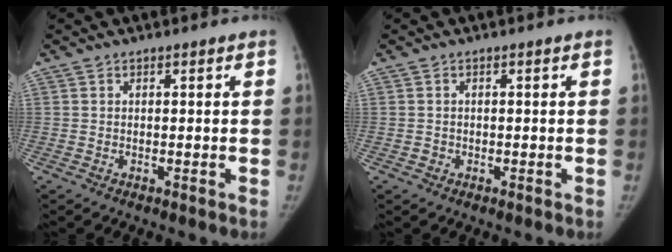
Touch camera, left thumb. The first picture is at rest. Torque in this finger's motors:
{"motor_torque": [-0.31, 0.28, 0.32, -0.30, 0.04]}